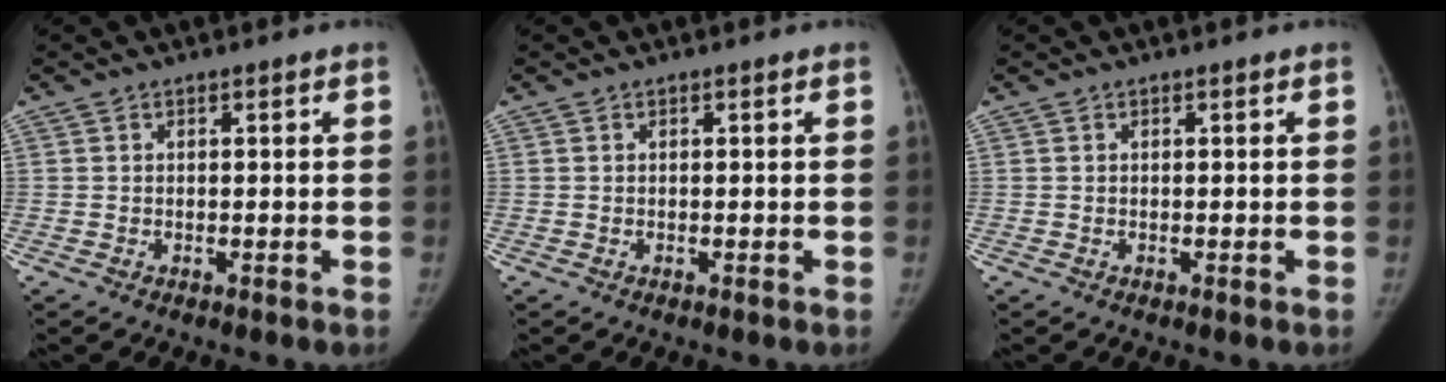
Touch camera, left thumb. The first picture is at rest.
{"total": 0.0}
{"total": 0.0}